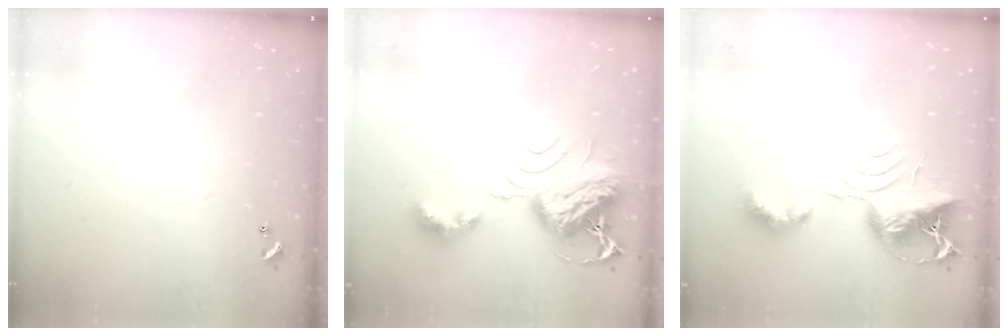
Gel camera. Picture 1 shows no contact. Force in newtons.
{"total": 8.2, "press": 8.1, "slide": 1.2}
{"total": 8.6, "press": 8.5, "slide": 1.1}